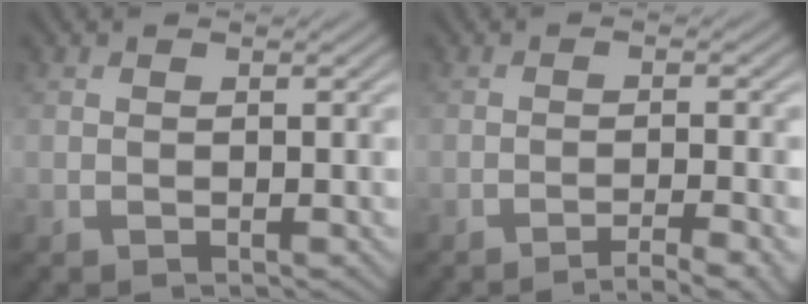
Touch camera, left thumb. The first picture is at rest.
{"total": 4.8, "force": [-3.3, 0.5, 3.5], "torque": [-0.045, 0.013, -0.062]}